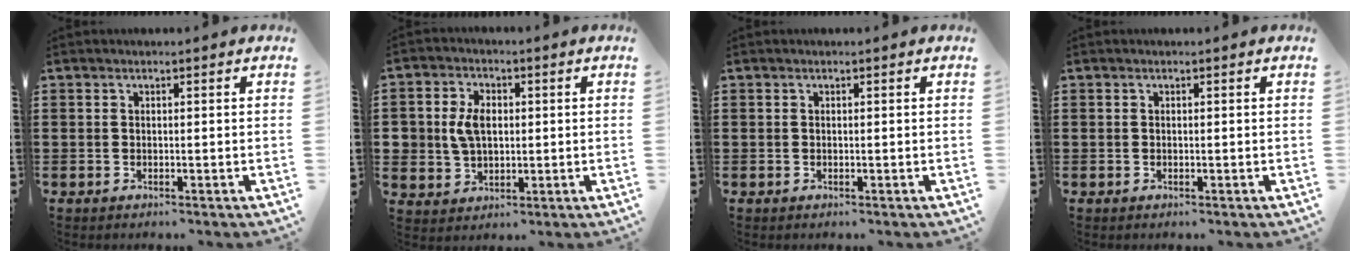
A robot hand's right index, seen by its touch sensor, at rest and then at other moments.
{"total": 5.2, "force": [0.4, 3.9, 3.3], "torque": [-0.082, 0.011, 0.003]}
{"total": 0.0}
{"total": 0.0}